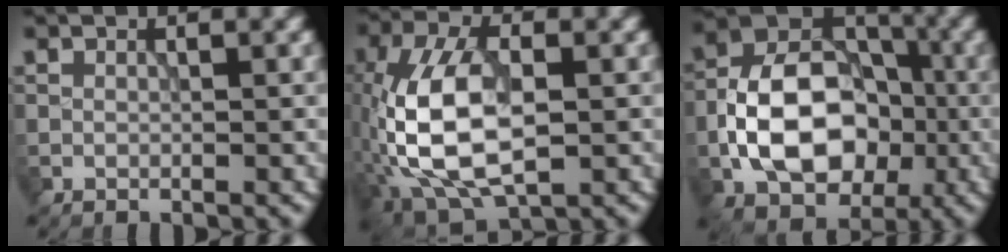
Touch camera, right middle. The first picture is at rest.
{"total": 10.9, "force": [-1.8, 5.8, 9.1], "torque": [-0.193, -0.001, -0.038]}
{"total": 11.0, "force": [-2.5, 7.6, 7.5], "torque": [-0.137, 0.010, -0.052]}